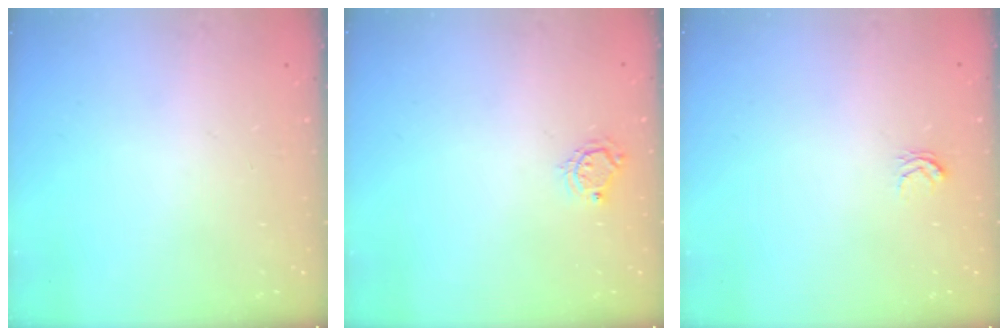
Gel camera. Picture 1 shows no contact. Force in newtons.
{"total": 5.1, "press": 5.1, "slide": 0.4}
{"total": 2.6, "press": 2.6, "slide": 0.3}